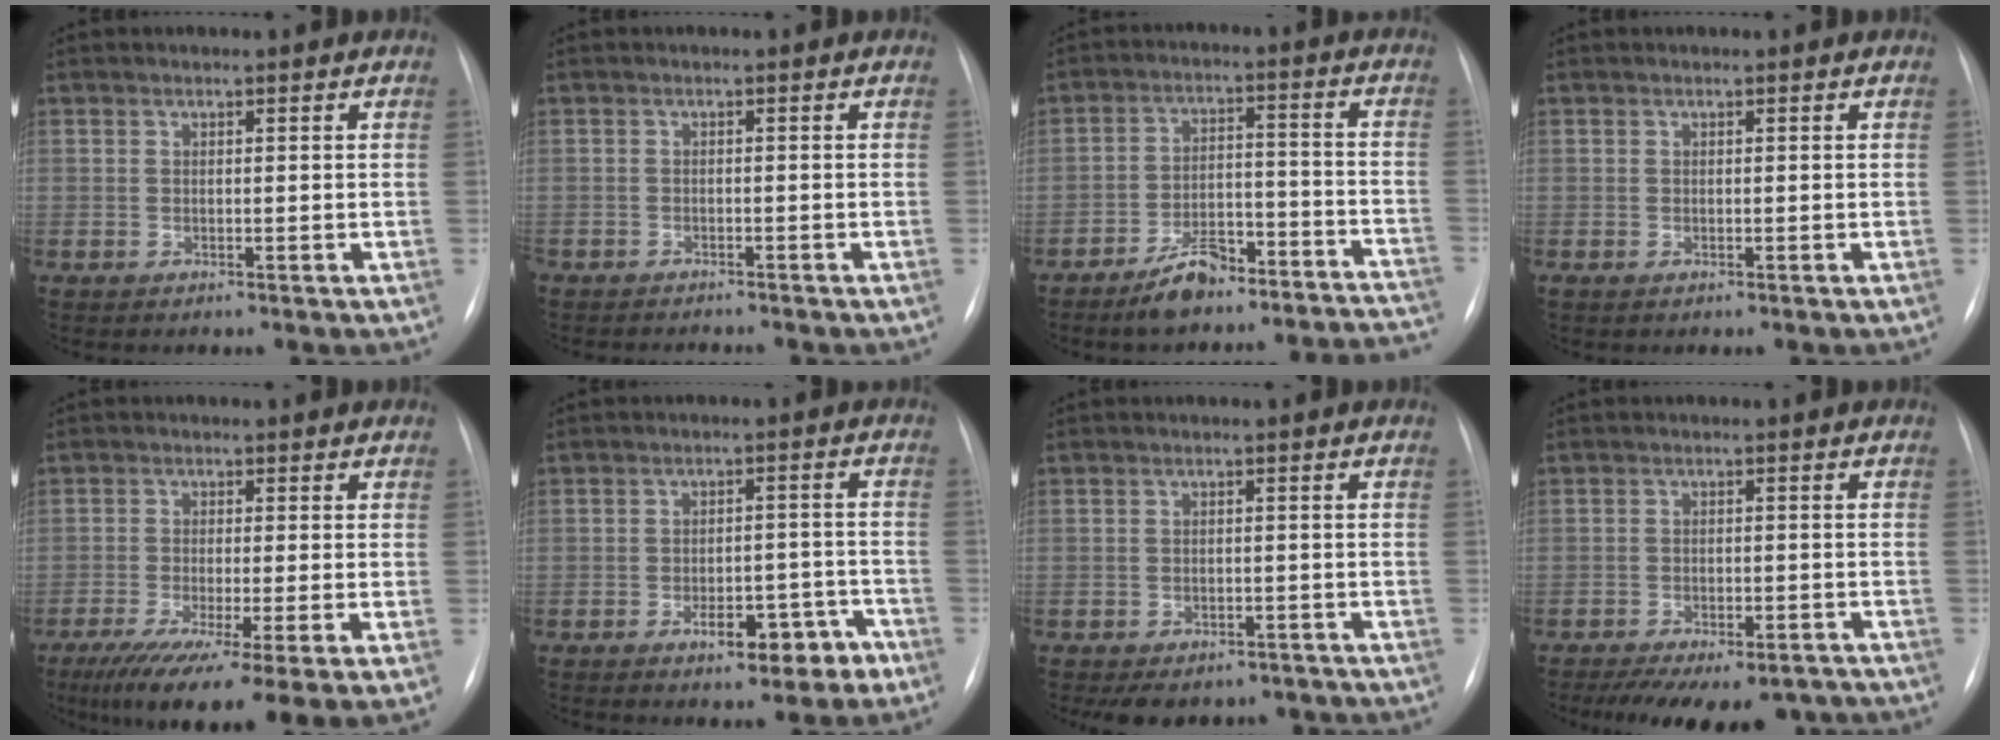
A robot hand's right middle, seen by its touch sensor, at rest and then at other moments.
{"total": 3.3, "force": [-3.2, 0.7, 0.8], "torque": [-0.007, -0.006, -0.044]}
{"total": 14.9, "force": [-13.3, 4.0, 5.4], "torque": [-0.057, 0.054, -0.190]}
{"total": 0.0}
{"total": 13.5, "force": [-8.0, 1.2, 10.8], "torque": [-0.148, -0.039, -0.128]}
{"total": 6.9, "force": [-4.0, 3.0, 4.8], "torque": [-0.054, 0.021, -0.050]}
{"total": 8.0, "force": [-6.3, 4.3, 2.4], "torque": [-0.024, 0.008, -0.075]}
{"total": 13.8, "force": [-10.6, 5.9, 6.6], "torque": [-0.114, -0.005, -0.137]}